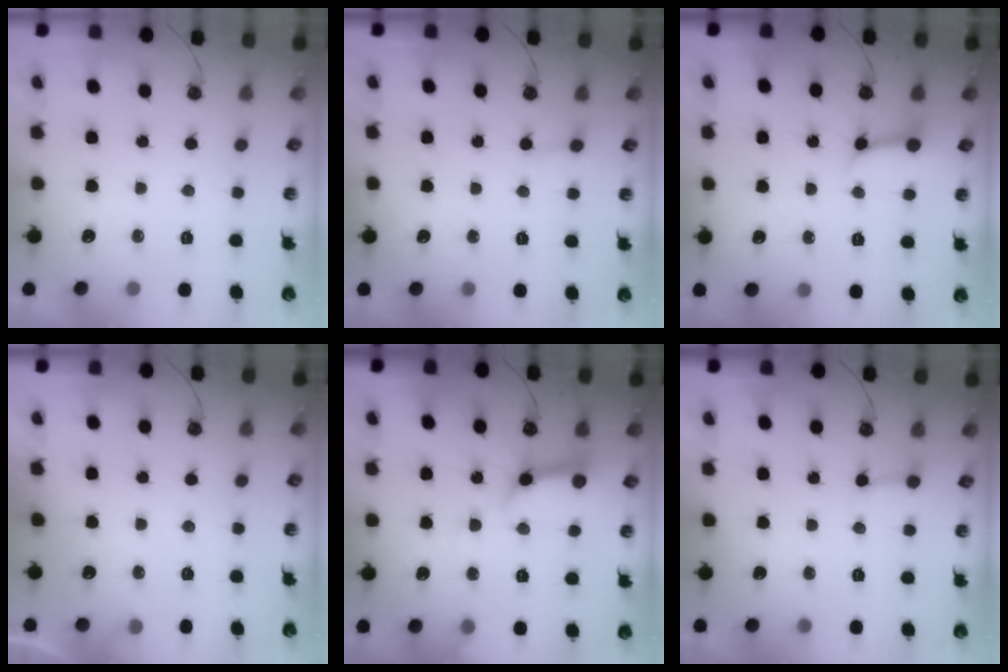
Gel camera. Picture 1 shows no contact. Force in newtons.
{"total": 2.3, "press": 2.3, "slide": 0.1}
{"total": 5.6, "press": 5.6, "slide": 0.7}
{"total": 4.0, "press": 4.0, "slide": 0.3}
{"total": 12.0, "press": 11.9, "slide": 1.5}
{"total": 3.6, "press": 3.5, "slide": 0.8}